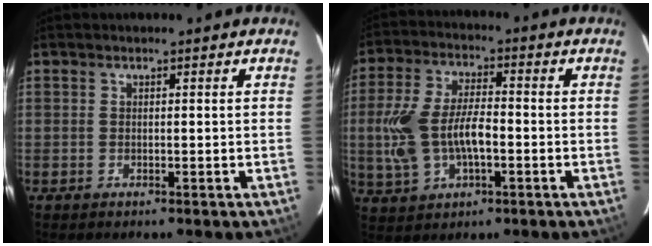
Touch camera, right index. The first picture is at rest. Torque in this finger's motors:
{"motor_torque": [0.42, -0.11, 0.66, 0.12]}